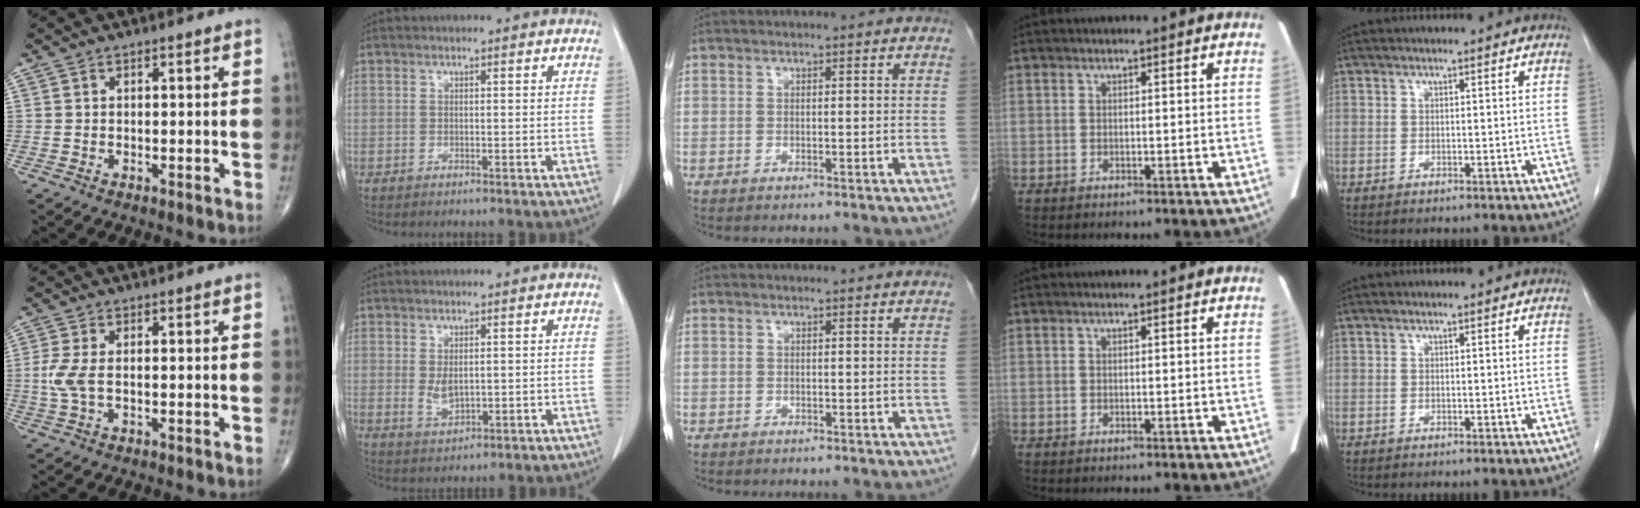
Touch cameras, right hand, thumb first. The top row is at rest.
{"thumb": {"total": 4.1, "force": [-0.1, 1.8, 3.7], "torque": [-0.104, 0.000, -0.003]}, "index": {"total": 3.3, "force": [0.3, 1.9, 2.7], "torque": [-0.053, -0.002, 0.015]}, "middle": {"total": 0.6, "force": [-0.5, 0.4, 0.0], "torque": [-0.007, 0.003, -0.010]}}